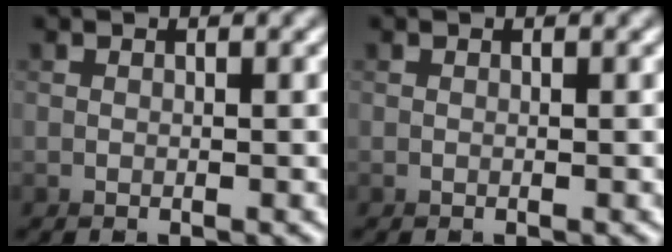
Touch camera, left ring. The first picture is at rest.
{"total": 0.0}